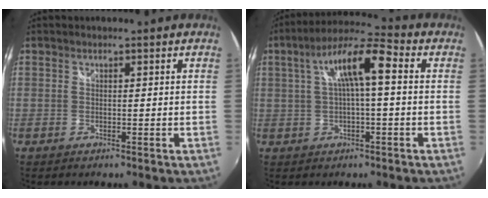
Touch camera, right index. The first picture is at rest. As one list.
[{"total": 10.2, "force": [1.8, 2.3, 9.8], "torque": [-0.179, 0.027, 0.029]}]